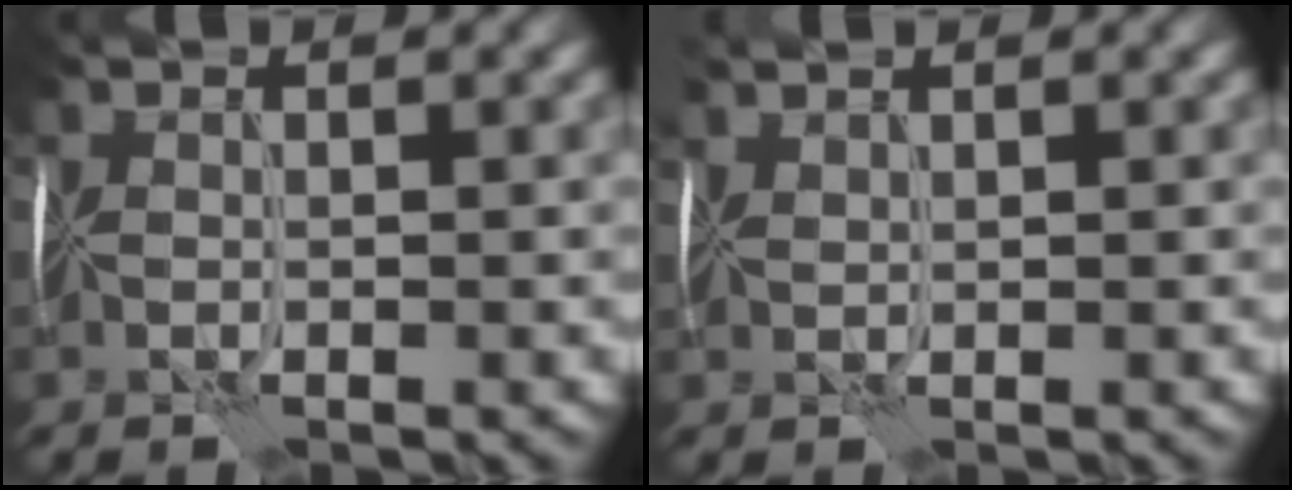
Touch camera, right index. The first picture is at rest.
{"total": 1.8, "force": [1.6, 0.5, 0.6], "torque": [-0.005, 0.019, 0.015]}